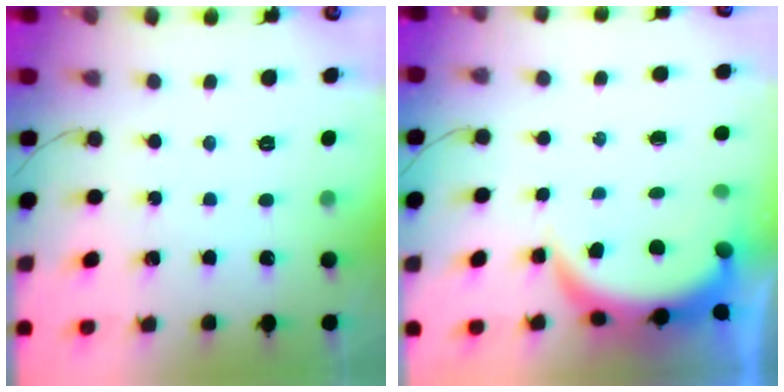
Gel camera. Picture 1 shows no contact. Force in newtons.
{"total": 6.2, "press": 6.2, "slide": 0.6}